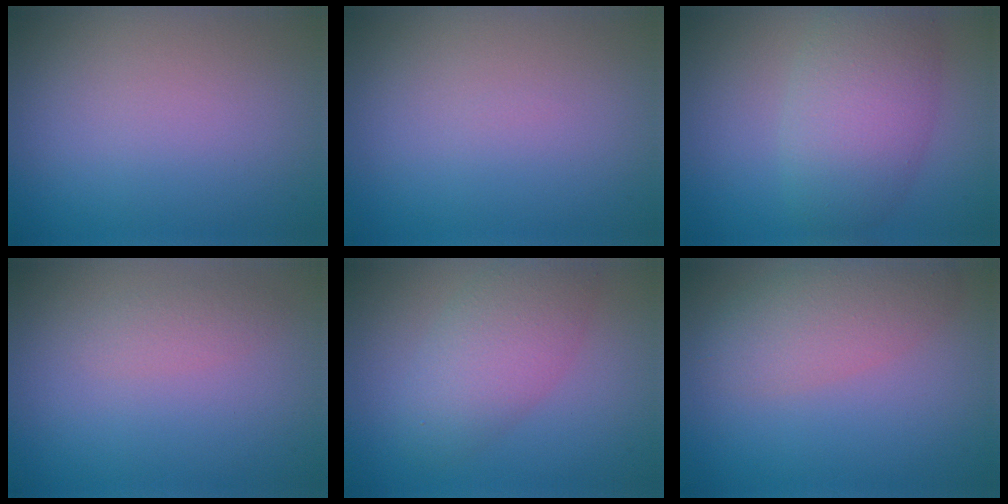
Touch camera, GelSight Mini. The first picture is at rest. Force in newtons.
{"total": 0.0}
{"total": 6.1, "press": 6.0, "slide": 0.2}
{"total": 1.2, "press": 1.2, "slide": 0.0}
{"total": 4.4, "press": 4.3, "slide": 0.4}
{"total": 3.8, "press": 3.8, "slide": 0.3}